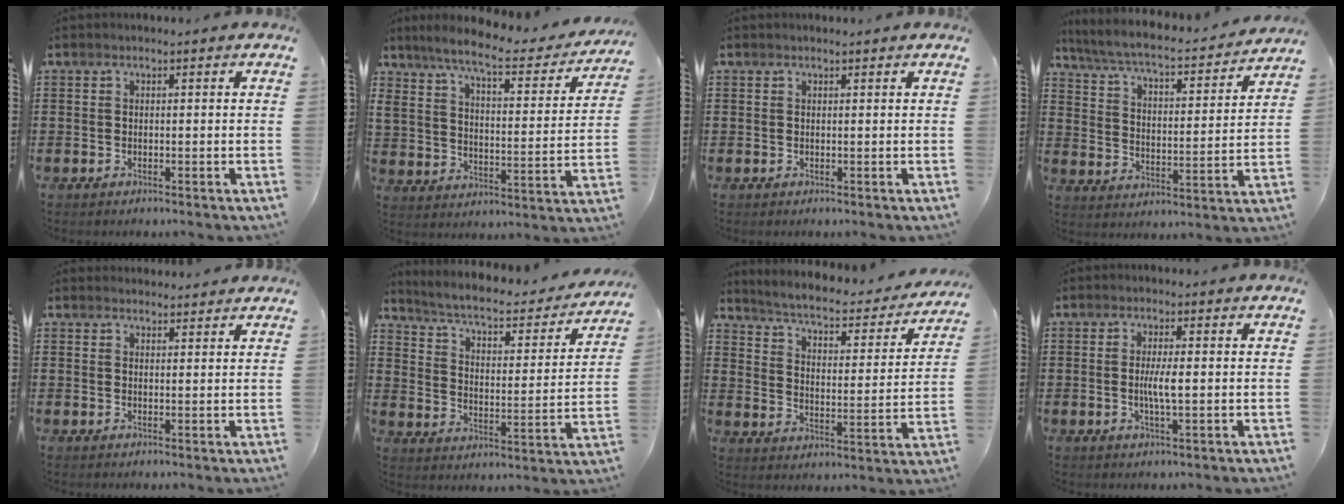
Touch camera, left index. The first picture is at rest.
{"total": 7.8, "force": [6.4, 0.5, 4.4], "torque": [-0.109, -0.030, 0.104]}
{"total": 0.0}
{"total": 4.9, "force": [4.4, 0.2, 2.0], "torque": [-0.063, -0.036, 0.066]}
{"total": 1.7, "force": [1.7, 0.2, 0.0], "torque": [-0.003, 0.002, 0.033]}
{"total": 4.9, "force": [4.2, 0.7, 2.5], "torque": [-0.069, -0.031, 0.063]}
{"total": 4.2, "force": [3.7, 0.3, 1.9], "torque": [-0.057, -0.032, 0.053]}
{"total": 3.6, "force": [-0.1, 0.5, 3.5], "torque": [-0.072, -0.005, -0.006]}